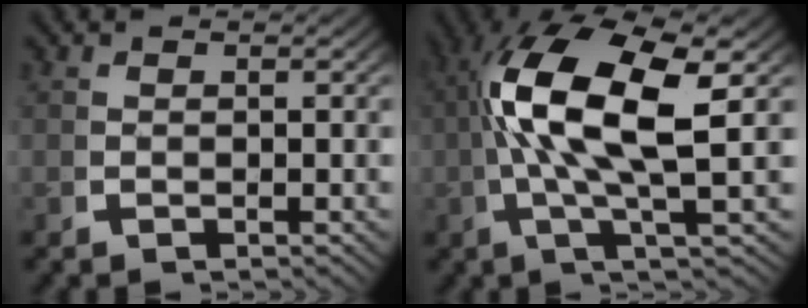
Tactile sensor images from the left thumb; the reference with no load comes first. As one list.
[{"total": 12.1, "force": [1.7, 5.1, 10.8], "torque": [-0.221, -0.017, 0.032]}]